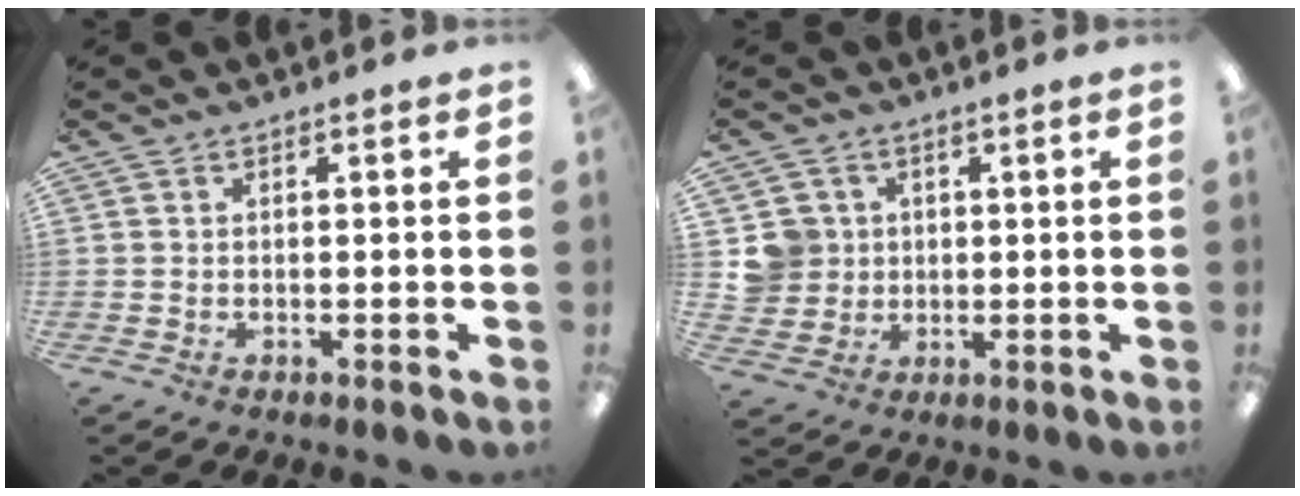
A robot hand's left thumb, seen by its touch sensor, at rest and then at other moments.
{"total": 6.6, "force": [1.6, 6.4, 0.6], "torque": [-0.020, 0.007, 0.036]}